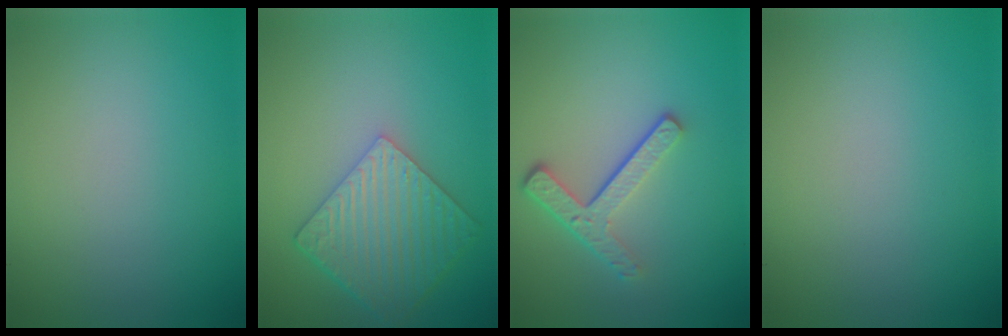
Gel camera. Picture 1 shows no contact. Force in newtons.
{"total": 6.1, "press": 4.5, "slide": 4.1}
{"total": 3.7, "press": 2.7, "slide": 2.5}
{"total": 0.0}